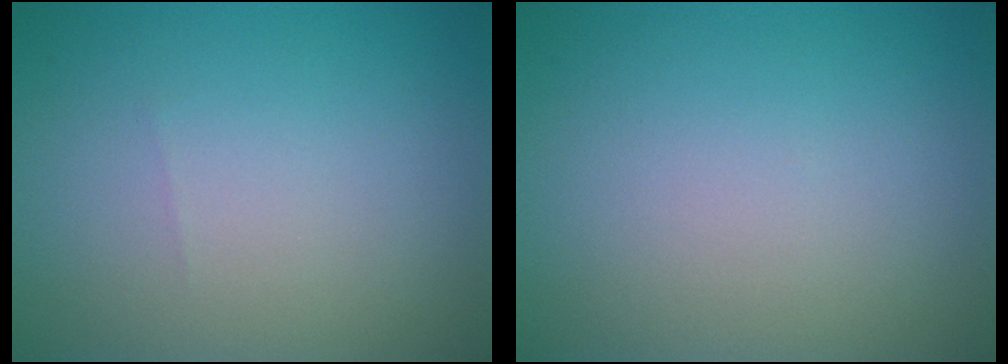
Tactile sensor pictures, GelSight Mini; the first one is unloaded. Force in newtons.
{"total": 0.0}